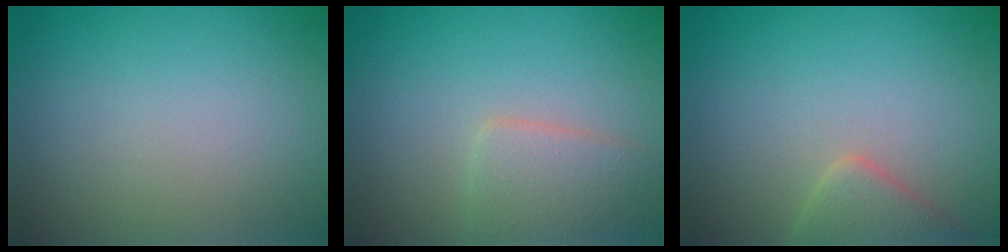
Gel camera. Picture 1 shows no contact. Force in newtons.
{"total": 2.9, "press": 2.9, "slide": 0.1}
{"total": 2.8, "press": 2.8, "slide": 0.2}